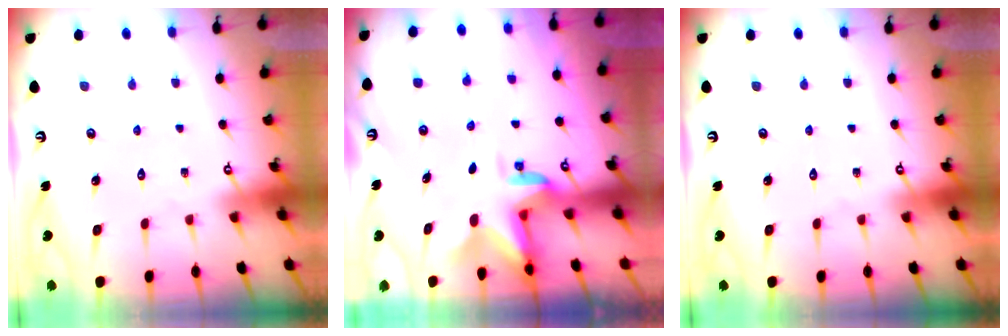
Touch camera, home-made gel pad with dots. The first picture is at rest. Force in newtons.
{"total": 3.1, "press": 3.0, "slide": 0.5}
{"total": 0.0}